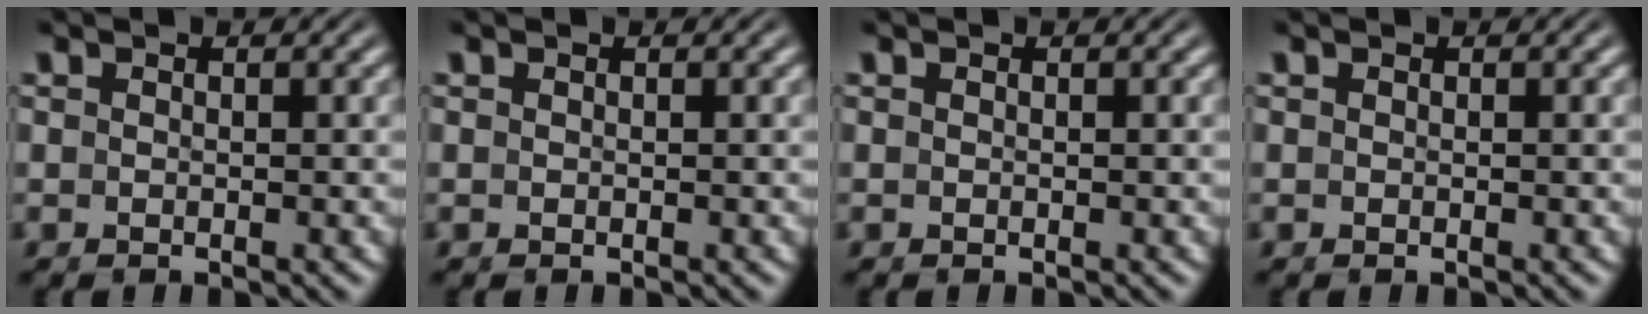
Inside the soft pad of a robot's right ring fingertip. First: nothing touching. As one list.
[{"total": 0.0}, {"total": 0.0}, {"total": 0.0}]